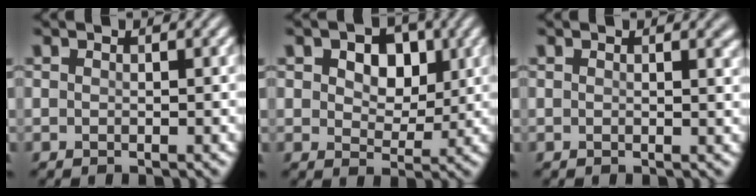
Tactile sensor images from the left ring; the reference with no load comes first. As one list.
[{"total": 5.5, "force": [1.9, 3.7, 3.7], "torque": [-0.057, 0.004, 0.009]}, {"total": 1.3, "force": [0.8, 0.4, 0.9], "torque": [-0.003, 0.002, 0.011]}]